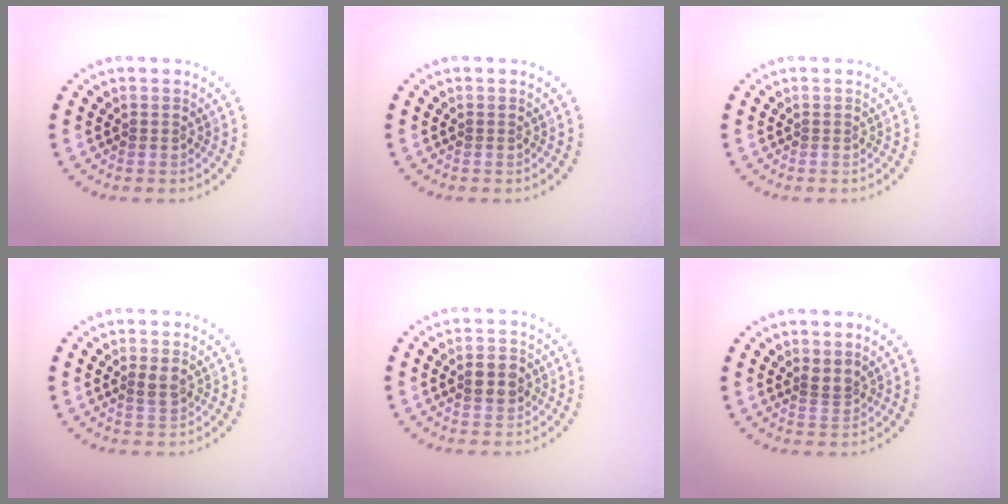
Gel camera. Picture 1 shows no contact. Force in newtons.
{"total": 0.0}
{"total": 0.0}
{"total": 1.4, "press": 1.4, "slide": 0.5}
{"total": 2.7, "press": 2.7, "slide": 0.1}
{"total": 1.3, "press": 0.9, "slide": 0.9}